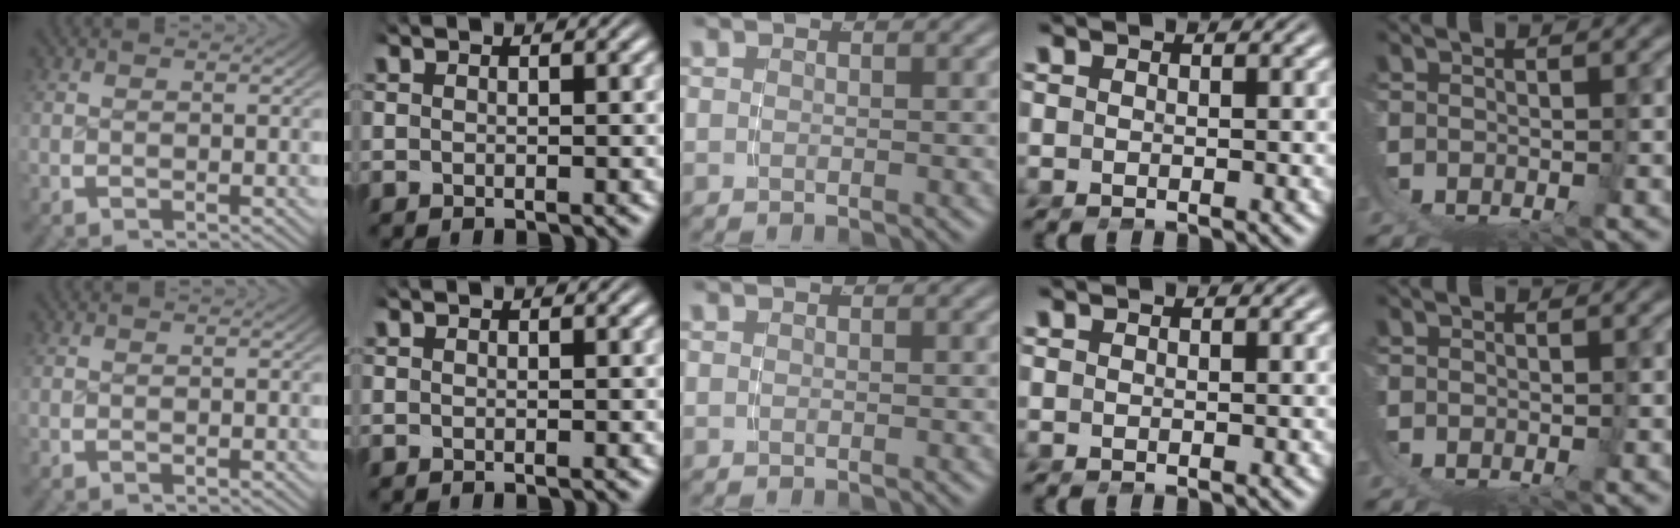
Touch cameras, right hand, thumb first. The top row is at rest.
{}